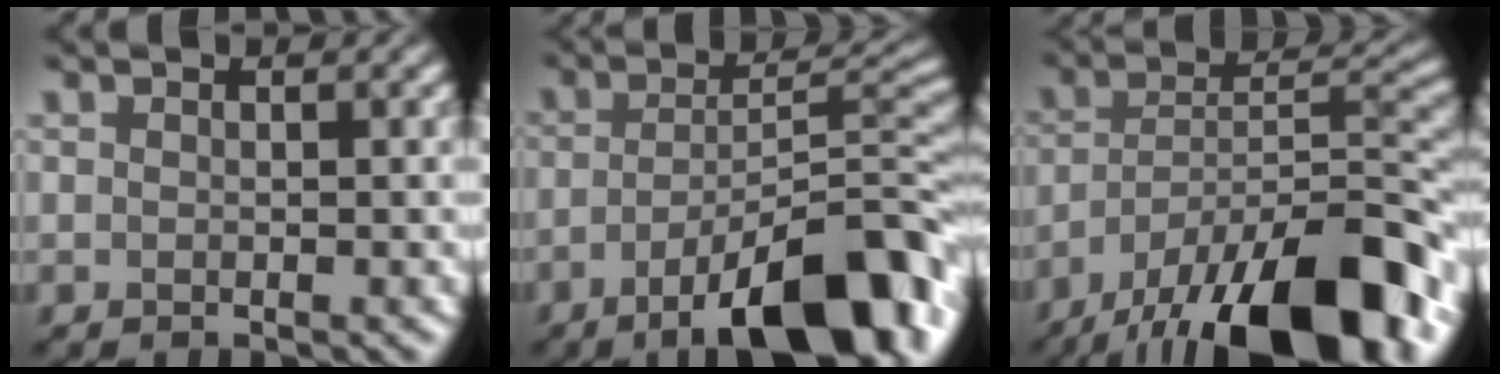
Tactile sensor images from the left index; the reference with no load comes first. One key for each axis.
{"total": 13.2, "fx": -7.2, "fy": 3.8, "fz": 10.3, "tx": -0.156, "ty": -0.003, "tz": -0.118}
{"total": 17.0, "fx": -12.0, "fy": 5.2, "fz": 10.9, "tx": -0.197, "ty": -0.008, "tz": -0.197}